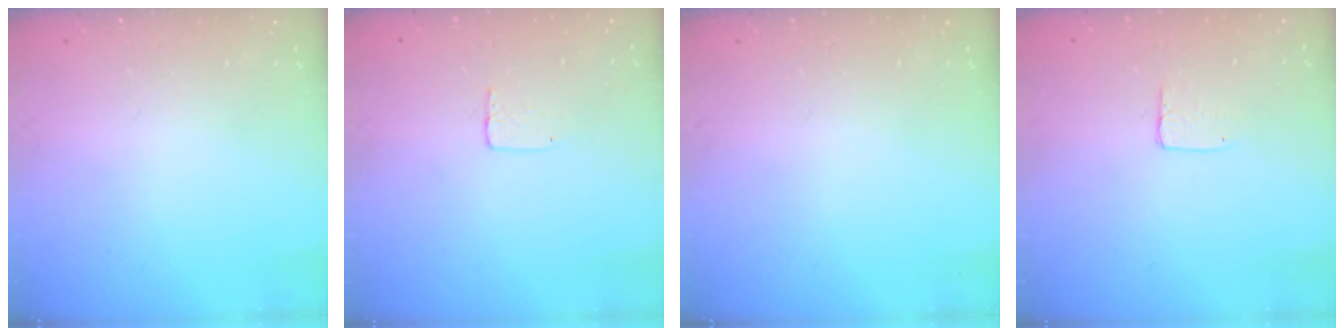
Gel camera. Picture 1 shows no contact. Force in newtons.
{"total": 3.6, "press": 3.6, "slide": 0.2}
{"total": 0.0}
{"total": 3.6, "press": 3.6, "slide": 0.3}